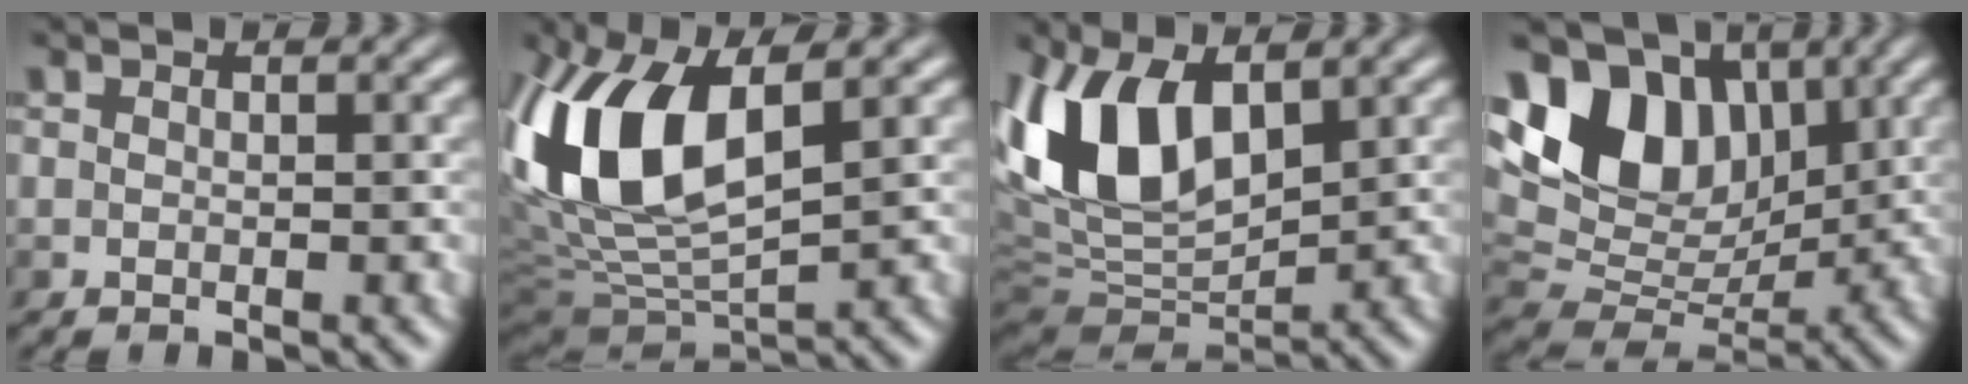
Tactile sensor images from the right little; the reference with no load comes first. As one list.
[{"total": 12.5, "force": [2.2, 6.2, 10.7], "torque": [-0.223, 0.013, 0.029]}, {"total": 11.1, "force": [2.9, 6.0, 8.9], "torque": [-0.188, 0.005, 0.045]}, {"total": 10.9, "force": [4.3, 7.3, 6.8], "torque": [-0.128, 0.026, 0.073]}]